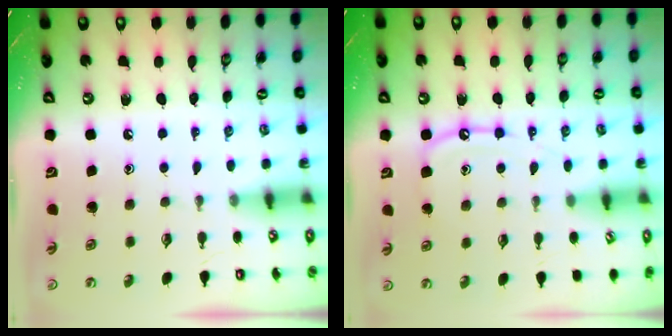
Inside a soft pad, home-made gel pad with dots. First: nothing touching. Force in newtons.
{"total": 9.5, "press": 9.5, "slide": 1.0}